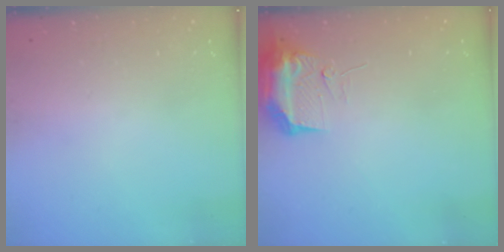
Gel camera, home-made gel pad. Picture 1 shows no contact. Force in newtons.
{"total": 10.1, "press": 10.1, "slide": 0.3}